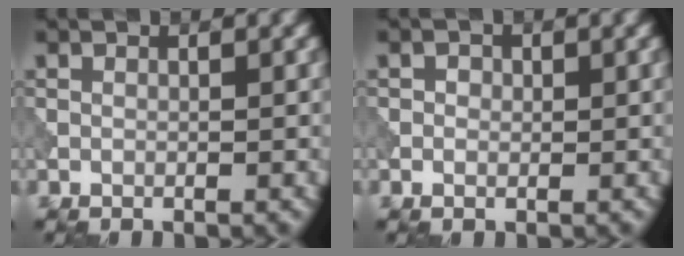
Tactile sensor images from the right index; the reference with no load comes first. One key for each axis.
{"total": 1.0, "fx": 0.1, "fy": 0.9, "fz": 0.5, "tx": -0.008, "ty": -0.002, "tz": -0.002}